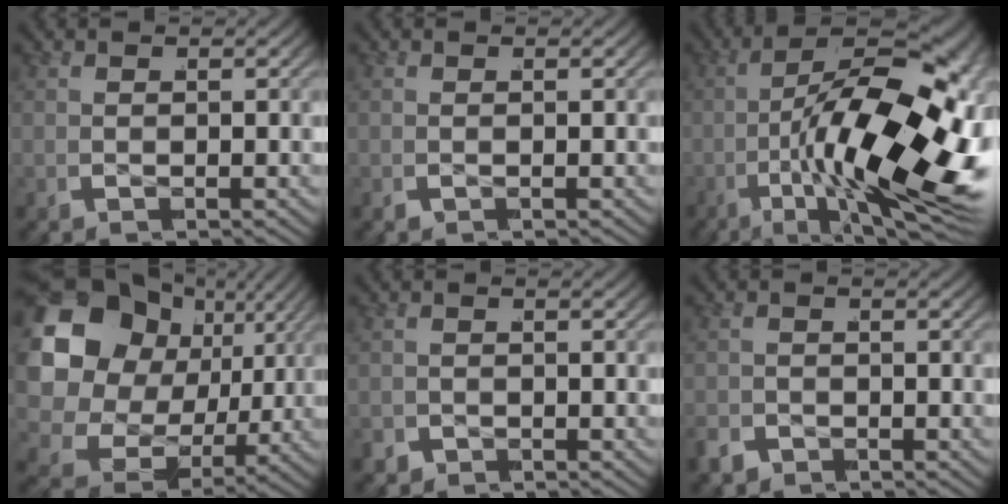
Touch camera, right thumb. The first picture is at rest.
{"total": 0.0}
{"total": 21.4, "force": [-3.1, 10.8, 18.2], "torque": [-0.307, -0.048, -0.027]}
{"total": 16.7, "force": [0.5, 12.8, 10.8], "torque": [-0.248, -0.010, 0.006]}
{"total": 1.1, "force": [-0.8, 0.7, 0.0], "torque": [0.005, 0.003, -0.016]}
{"total": 1.5, "force": [-1.2, 1.0, 0.0], "torque": [0.003, 0.006, -0.026]}